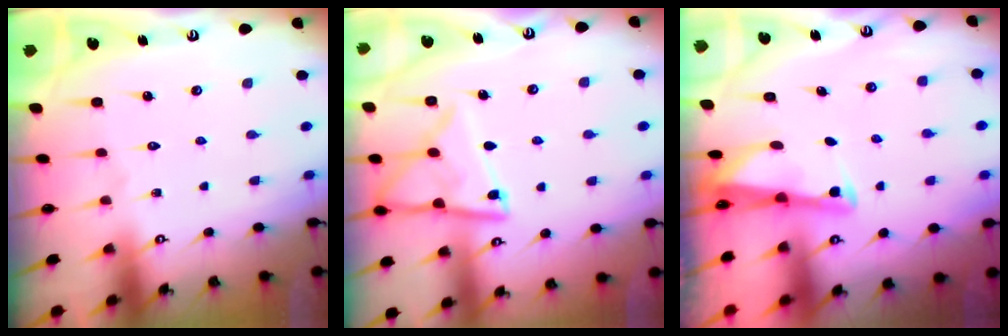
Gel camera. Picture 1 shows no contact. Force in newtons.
{"total": 12.9, "press": 12.8, "slide": 1.4}
{"total": 2.6, "press": 2.6, "slide": 0.1}